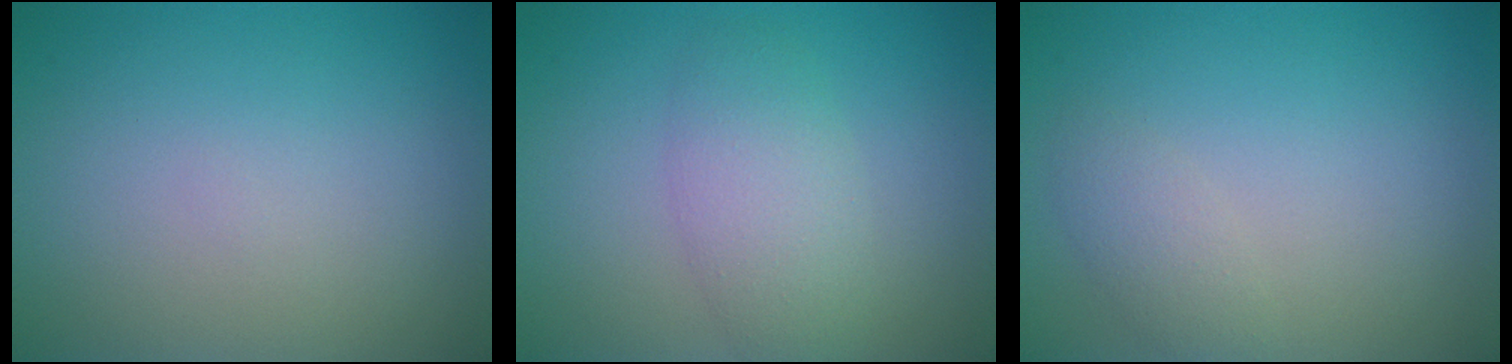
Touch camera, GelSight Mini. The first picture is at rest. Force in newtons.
{"total": 3.4, "press": 3.4, "slide": 0.1}
{"total": 1.5, "press": 1.5, "slide": 0.1}